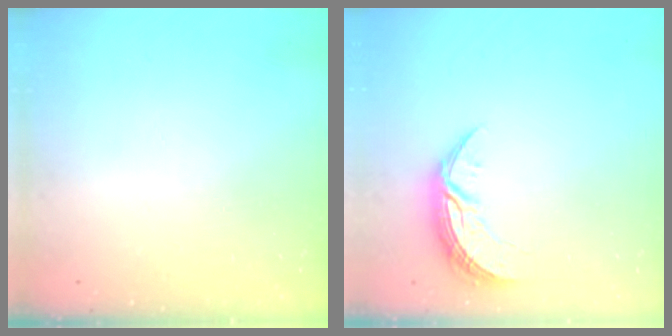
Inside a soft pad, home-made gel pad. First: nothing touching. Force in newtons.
{"total": 8.4, "press": 8.4, "slide": 0.6}